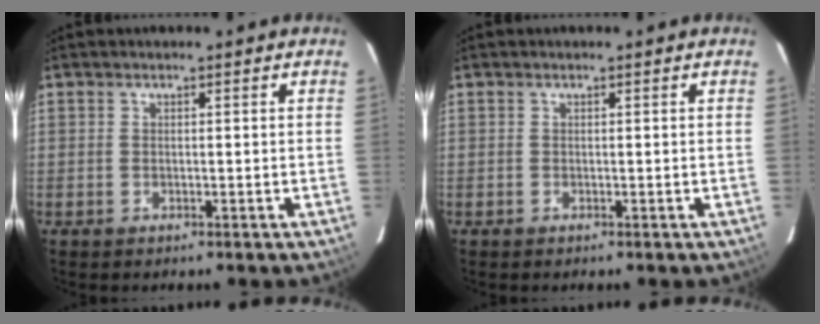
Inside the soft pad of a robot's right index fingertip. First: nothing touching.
{"total": 0.0}